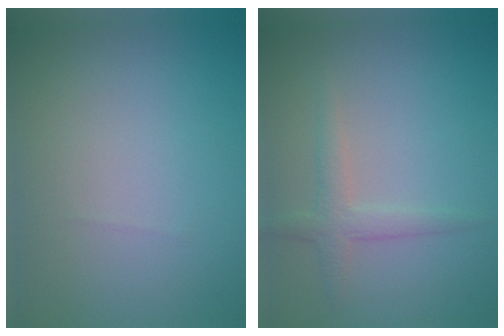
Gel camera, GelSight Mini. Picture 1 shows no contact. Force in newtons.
{"total": 2.0, "press": 2.0, "slide": 0.1}